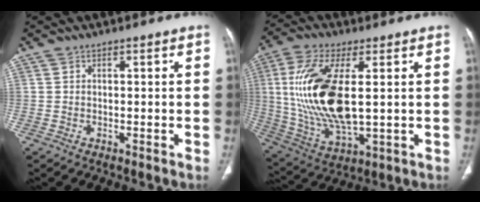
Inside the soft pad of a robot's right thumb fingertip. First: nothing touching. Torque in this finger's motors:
{"motor_torque": [-0.86, 2.36, 1.47, 1.30, 0.29]}